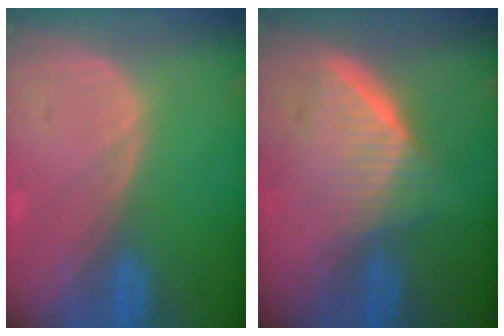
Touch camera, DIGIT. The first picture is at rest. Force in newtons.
{"total": 6.8, "press": 6.0, "slide": 3.1}